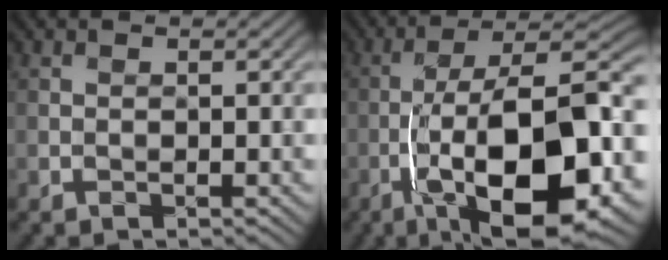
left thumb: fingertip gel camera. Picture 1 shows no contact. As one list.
[{"total": 17.7, "force": [-5.5, 6.6, 15.5], "torque": [-0.248, 0.008, -0.090]}]